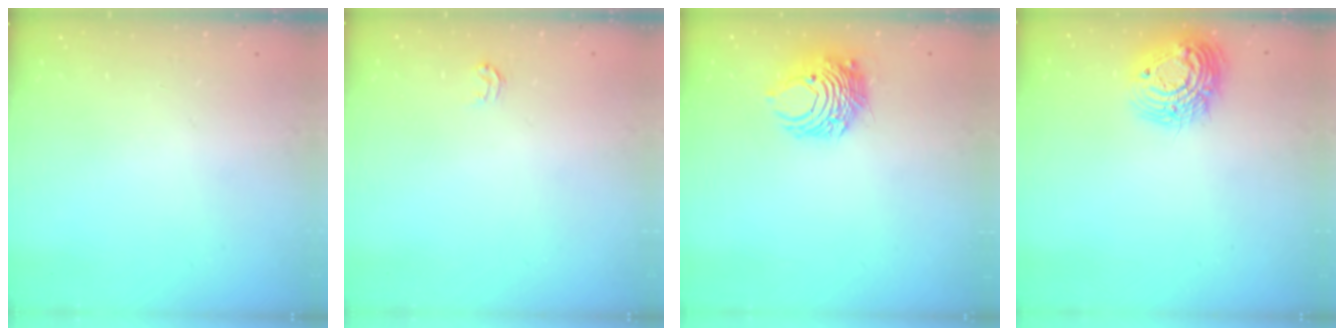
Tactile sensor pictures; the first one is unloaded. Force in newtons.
{"total": 2.9, "press": 2.9, "slide": 0.1}
{"total": 8.1, "press": 8.0, "slide": 1.1}
{"total": 15.5, "press": 15.4, "slide": 1.2}